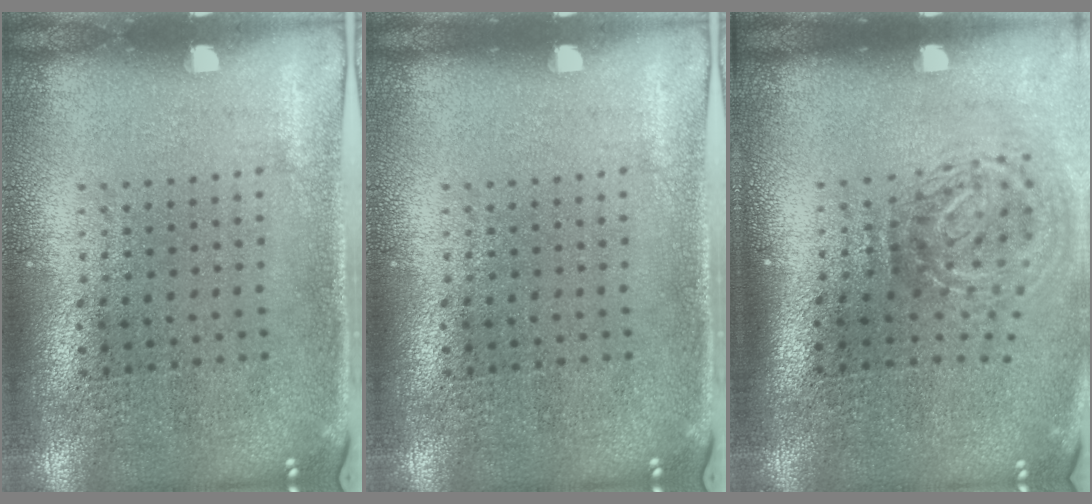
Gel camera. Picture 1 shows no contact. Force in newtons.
{"total": 0.0}
{"total": 2.0, "press": 1.3, "slide": 1.6}